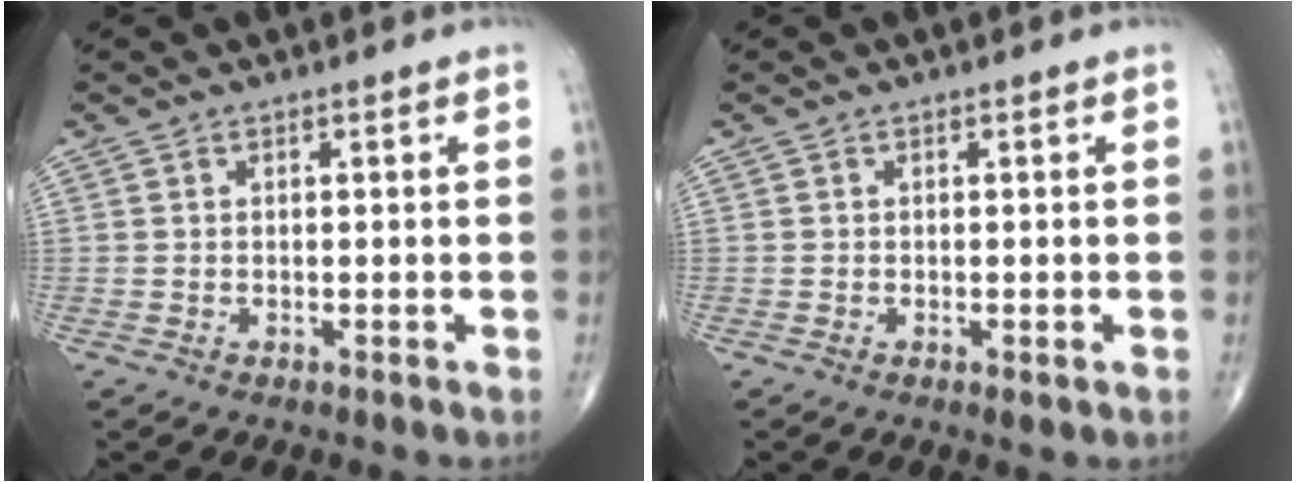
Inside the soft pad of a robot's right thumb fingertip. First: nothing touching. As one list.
[{"total": 1.0, "force": [-0.3, 0.3, 0.9], "torque": [-0.011, -0.003, -0.003]}]